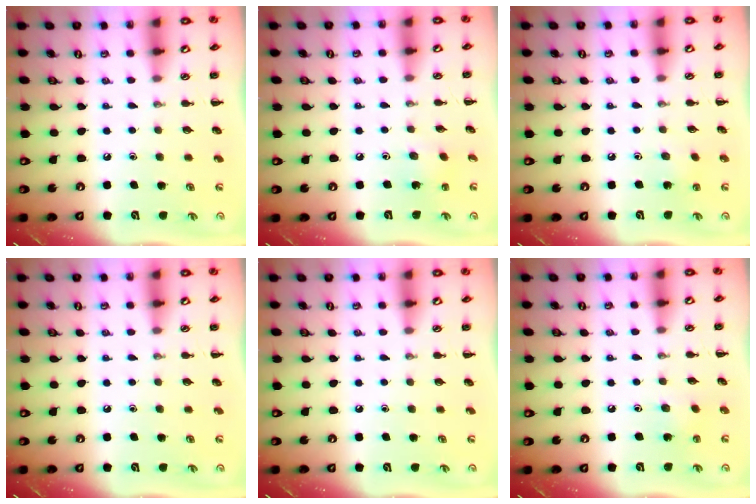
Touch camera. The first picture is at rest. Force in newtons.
{"total": 2.0, "press": 1.9, "slide": 0.5}
{"total": 5.8, "press": 5.6, "slide": 1.6}
{"total": 0.0}
{"total": 0.0}
{"total": 2.6, "press": 2.5, "slide": 0.7}